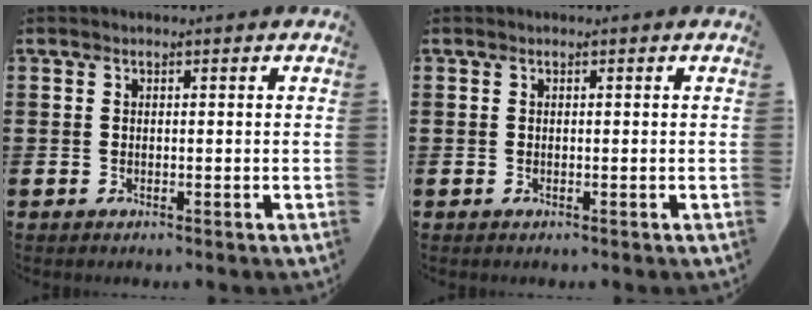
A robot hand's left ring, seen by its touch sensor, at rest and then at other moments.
{"total": 0.0}